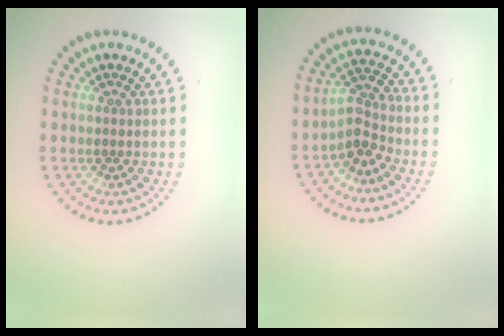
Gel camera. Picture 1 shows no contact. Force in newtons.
{"total": 2.7, "press": 2.0, "slide": 1.8}